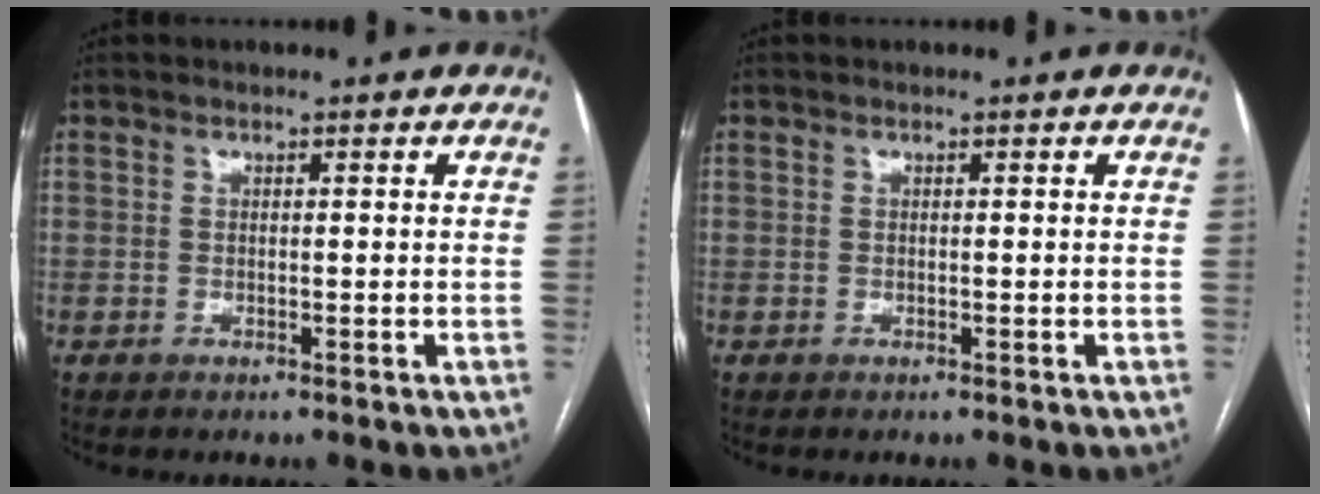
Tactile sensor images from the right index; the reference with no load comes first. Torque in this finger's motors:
{"motor_torque": [0.00, 0.00, 0.00, 0.00]}